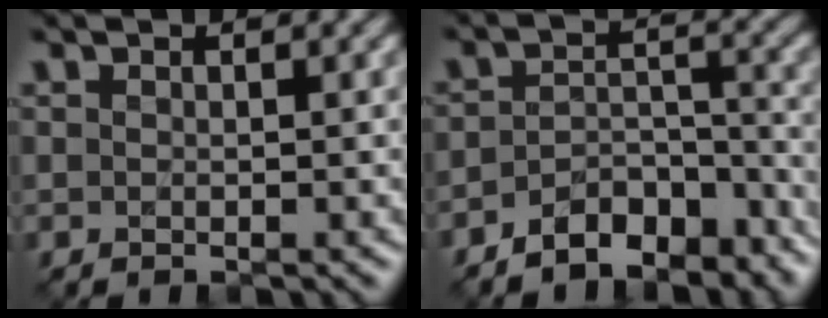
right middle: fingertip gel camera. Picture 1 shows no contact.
{"total": 6.1, "force": [-4.9, 2.8, 2.4], "torque": [-0.030, -0.008, -0.080]}